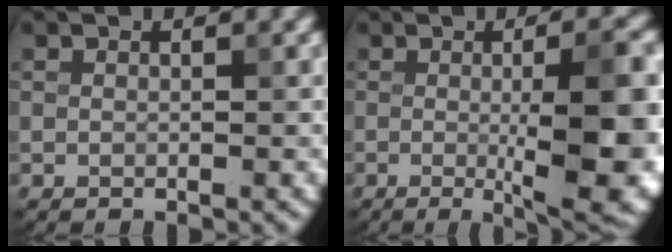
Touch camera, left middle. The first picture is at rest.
{"total": 11.6, "force": [-0.7, 3.1, 11.2], "torque": [-0.129, -0.011, -0.004]}